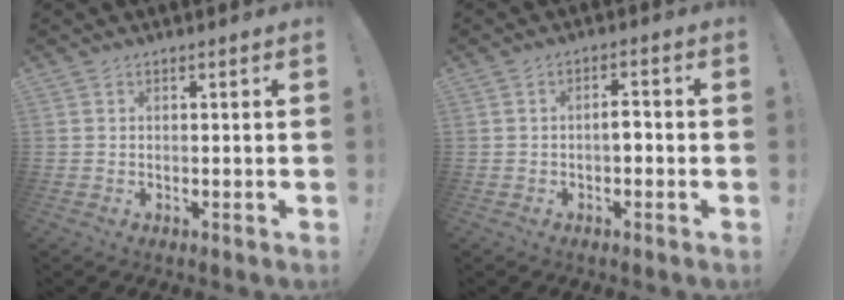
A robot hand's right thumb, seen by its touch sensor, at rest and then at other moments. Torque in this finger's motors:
{"motor_torque": [0.72, 0.30, 0.41, -0.47, 0.21]}